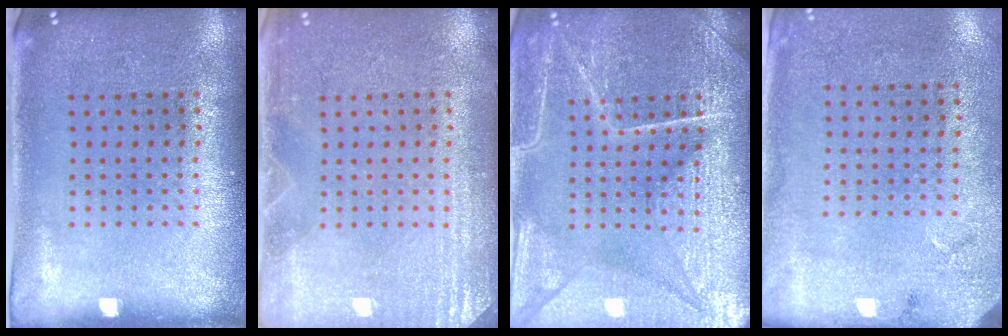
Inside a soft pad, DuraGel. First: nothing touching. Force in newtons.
{"total": 2.9, "press": 2.9, "slide": 0.5}
{"total": 7.2, "press": 7.1, "slide": 0.8}
{"total": 2.7, "press": 2.1, "slide": 1.7}